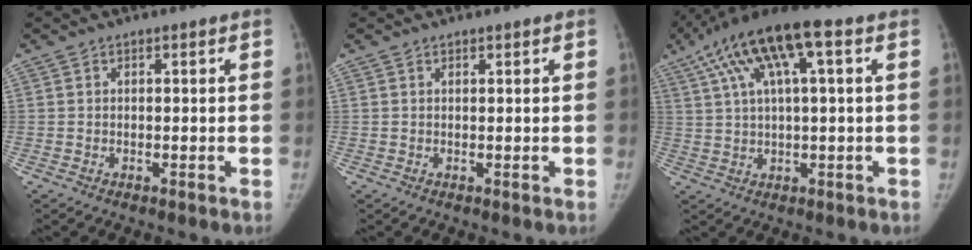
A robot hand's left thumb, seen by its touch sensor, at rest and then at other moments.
{"total": 0.5, "force": [0.4, 0.1, 0.3], "torque": [-0.002, -0.001, 0.008]}
{"total": 15.6, "force": [6.2, 4.3, 13.6], "torque": [-0.261, 0.025, 0.107]}